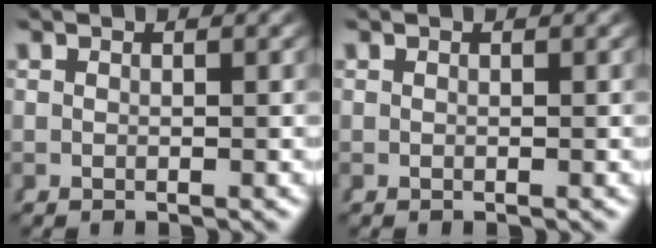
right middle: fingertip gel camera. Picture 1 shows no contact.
{"total": 0.0}